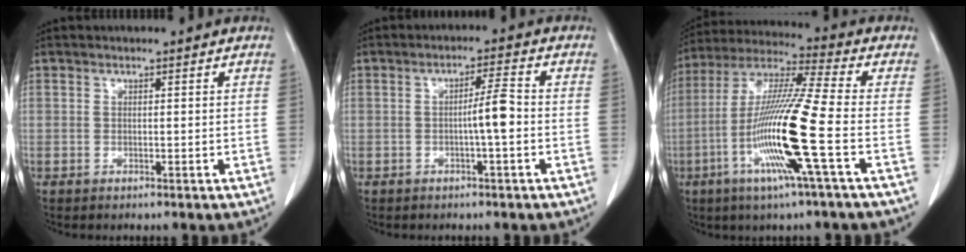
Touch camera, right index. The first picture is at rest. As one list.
[{"total": 4.1, "force": [-0.8, -0.1, 4.1], "torque": [-0.063, 0.004, -0.014]}, {"total": 16.2, "force": [-4.8, -1.1, 15.4], "torque": [-0.309, -0.015, -0.101]}]